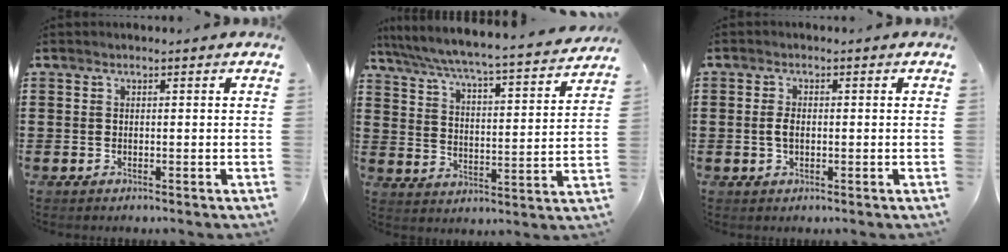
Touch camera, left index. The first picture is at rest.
{"total": 4.7, "force": [4.4, -0.6, 1.6], "torque": [-0.055, -0.043, 0.064]}
{"total": 2.2, "force": [-0.1, 1.1, 1.8], "torque": [-0.046, 0.001, -0.006]}